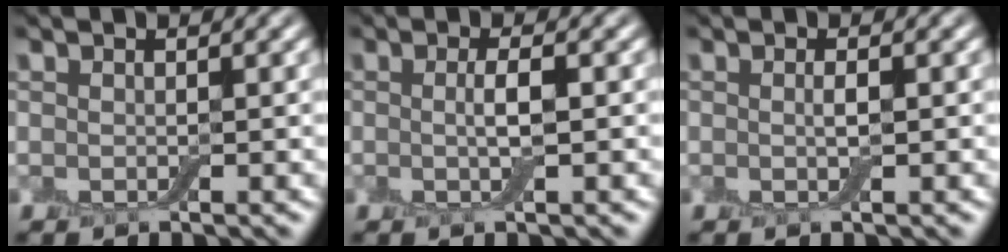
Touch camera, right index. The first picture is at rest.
{"total": 2.0, "force": [-0.1, 0.3, 2.0], "torque": [-0.039, -0.002, -0.003]}
{"total": 1.0, "force": [0.0, 0.2, 1.0], "torque": [-0.019, 0.000, -0.001]}